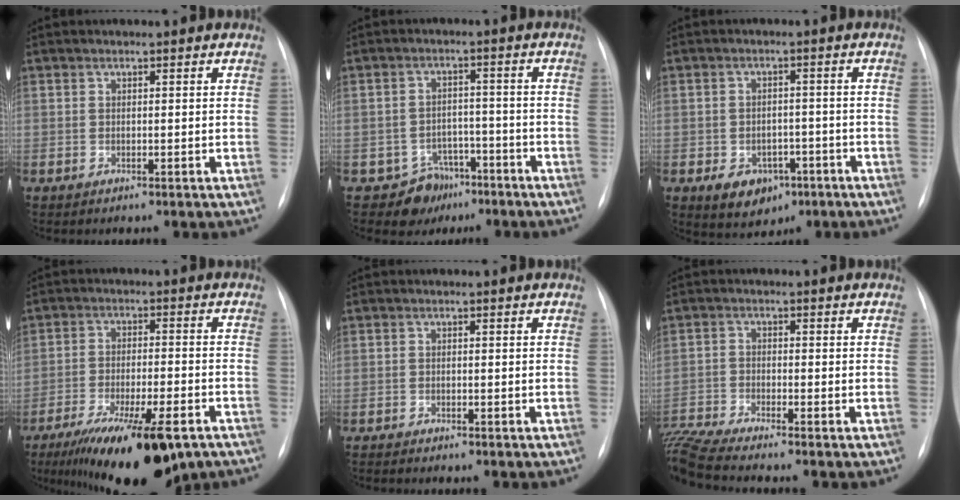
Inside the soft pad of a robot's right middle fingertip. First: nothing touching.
{"total": 5.4, "force": [-3.6, 4.0, -0.1], "torque": [0.016, 0.013, -0.051]}
{"total": 6.6, "force": [-3.2, 4.8, 3.3], "torque": [-0.047, 0.009, -0.037]}
{"total": 17.4, "force": [-11.6, 3.9, 12.3], "torque": [-0.167, -0.032, -0.182]}
{"total": 2.7, "force": [-2.4, 0.2, 1.1], "torque": [-0.016, -0.005, -0.033]}
{"total": 8.7, "force": [-8.0, -1.5, 3.2], "torque": [-0.072, -0.012, -0.148]}